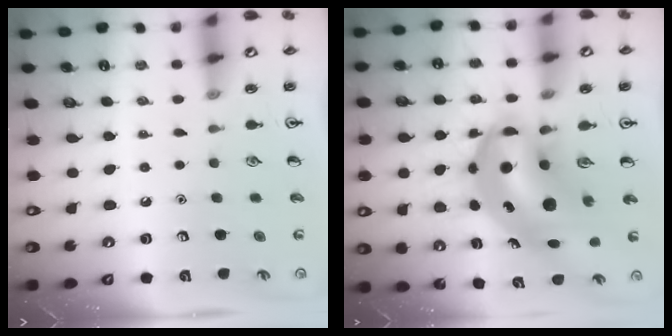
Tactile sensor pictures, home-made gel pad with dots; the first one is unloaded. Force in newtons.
{"total": 12.5, "press": 12.0, "slide": 3.3}